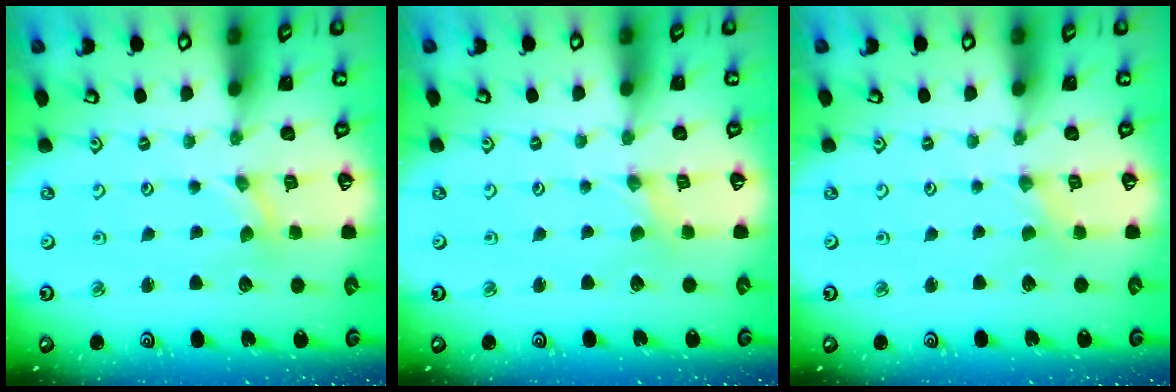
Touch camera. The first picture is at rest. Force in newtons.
{"total": 0.0}
{"total": 0.0}